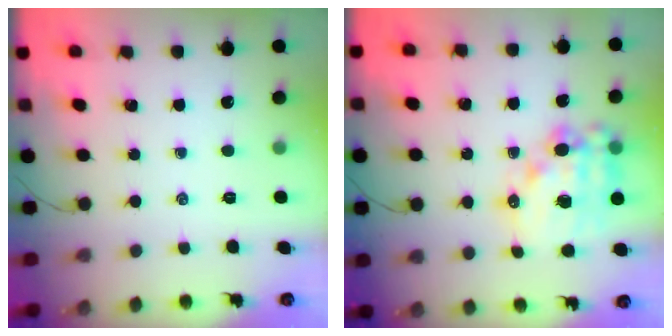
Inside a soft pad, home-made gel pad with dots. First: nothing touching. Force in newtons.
{"total": 16.3, "press": 15.9, "slide": 3.5}